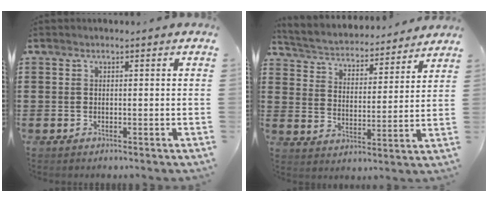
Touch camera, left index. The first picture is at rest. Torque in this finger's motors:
{"motor_torque": [2.14, 0.00, 0.46, 0.12]}